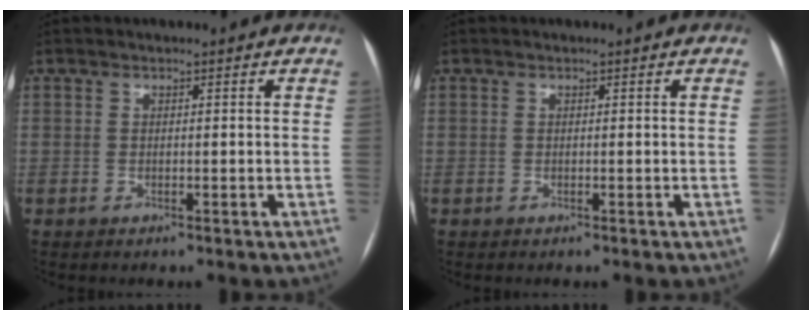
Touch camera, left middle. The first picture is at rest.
{"total": 0.0}